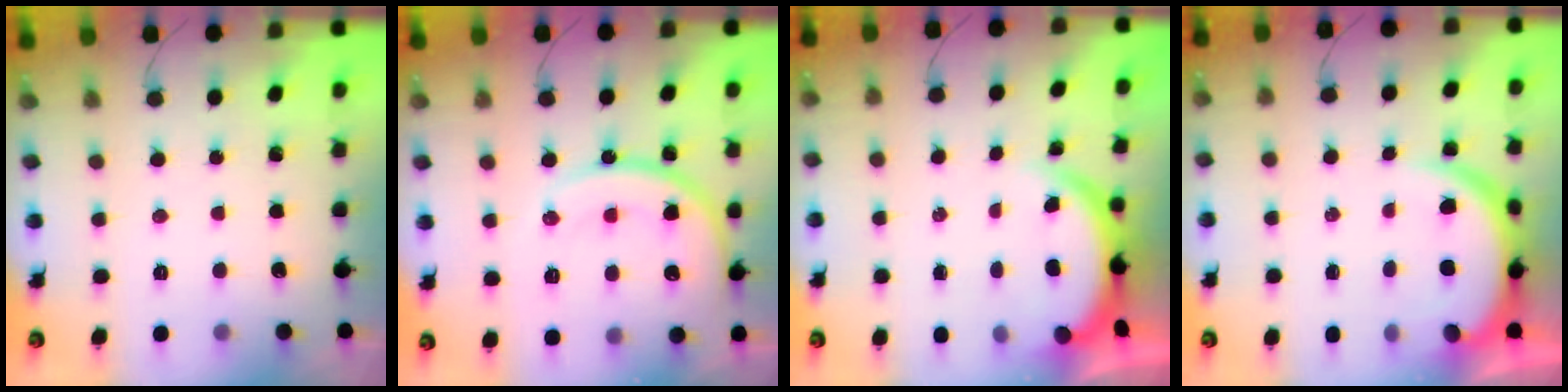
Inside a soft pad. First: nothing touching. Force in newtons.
{"total": 16.2, "press": 16.2, "slide": 1.1}
{"total": 3.8, "press": 3.8, "slide": 0.1}
{"total": 7.7, "press": 7.7, "slide": 0.6}